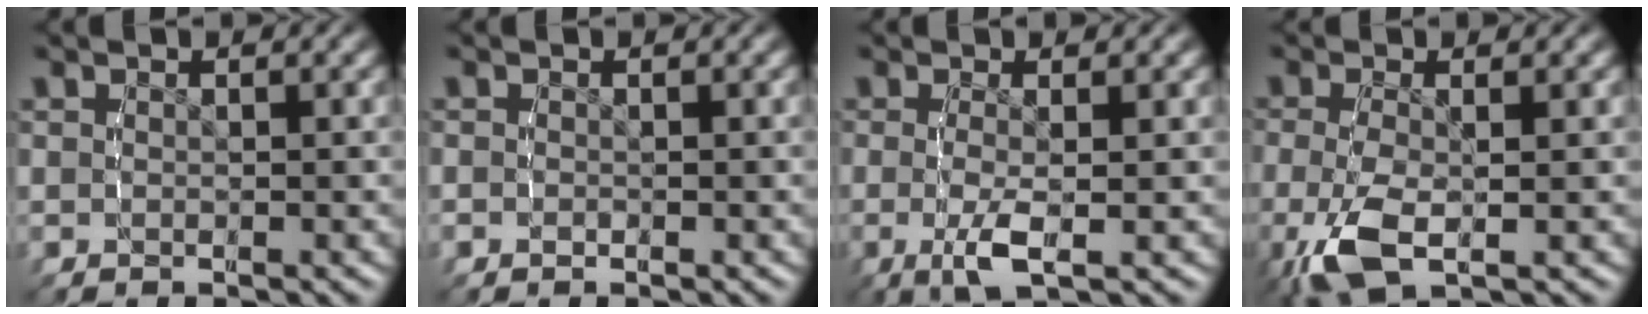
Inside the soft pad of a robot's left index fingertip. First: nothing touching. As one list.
[{"total": 0.6, "force": [-0.3, 0.5, 0.2], "torque": [-0.002, -0.001, -0.005]}, {"total": 3.3, "force": [-1.0, 0.6, 3.2], "torque": [-0.069, -0.019, -0.008]}, {"total": 4.9, "force": [-1.9, 2.0, 4.0], "torque": [-0.097, -0.021, -0.019]}]